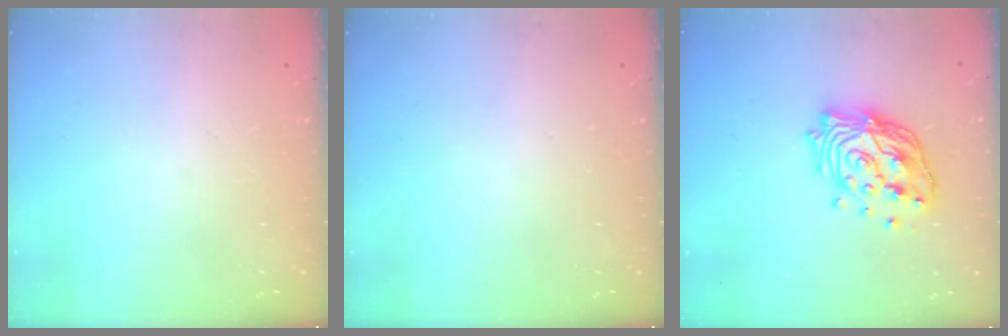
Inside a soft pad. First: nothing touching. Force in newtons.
{"total": 0.0}
{"total": 16.7, "press": 16.7, "slide": 1.5}